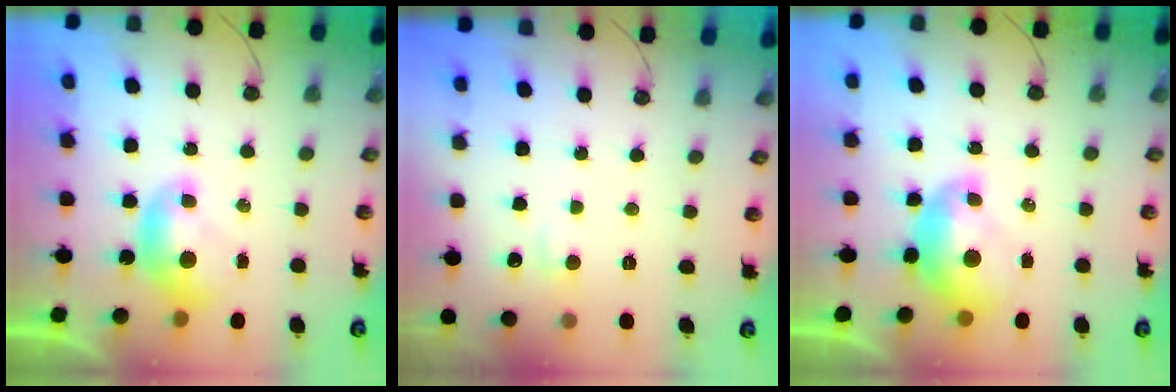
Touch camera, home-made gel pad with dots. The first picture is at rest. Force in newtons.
{"total": 1.2, "press": 1.0, "slide": 0.7}
{"total": 2.4, "press": 2.3, "slide": 0.7}